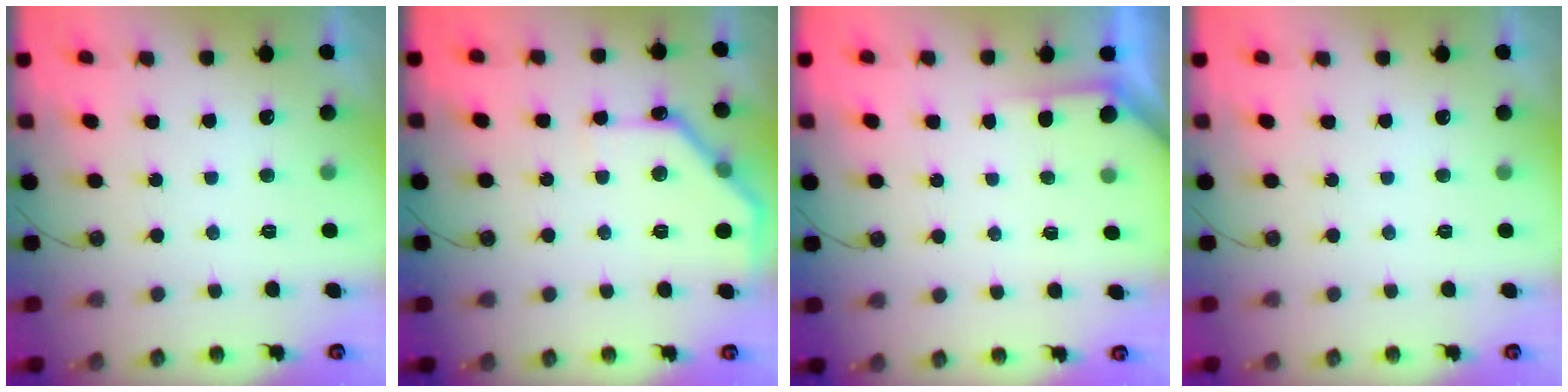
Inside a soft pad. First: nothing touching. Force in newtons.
{"total": 10.0, "press": 10.0, "slide": 0.2}
{"total": 2.7, "press": 2.7, "slide": 0.3}
{"total": 0.0}